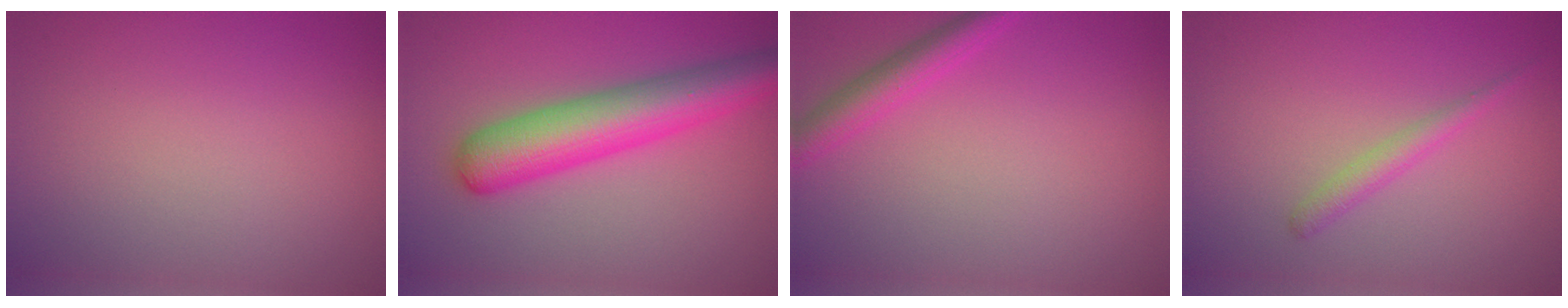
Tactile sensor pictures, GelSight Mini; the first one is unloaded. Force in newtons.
{"total": 7.4, "press": 7.4, "slide": 0.2}
{"total": 2.7, "press": 2.7, "slide": 0.2}
{"total": 1.6, "press": 1.6, "slide": 0.0}